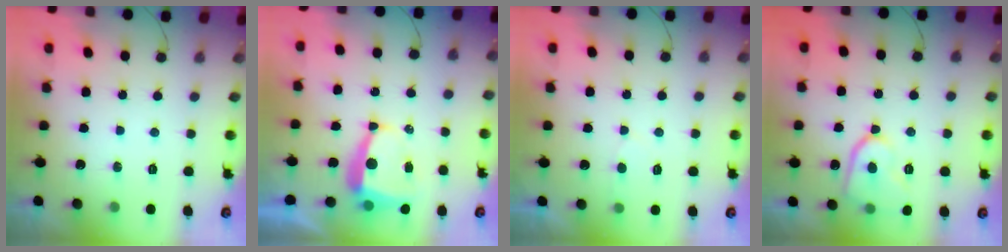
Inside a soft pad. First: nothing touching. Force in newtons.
{"total": 6.5, "press": 6.5, "slide": 0.6}
{"total": 2.3, "press": 2.3, "slide": 0.2}
{"total": 11.4, "press": 11.3, "slide": 1.5}